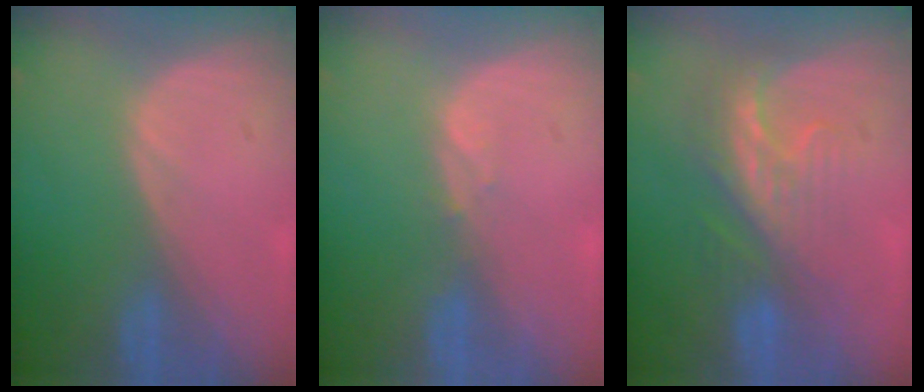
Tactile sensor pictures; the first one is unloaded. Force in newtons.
{"total": 0.7, "press": 0.7, "slide": 0.2}
{"total": 8.7, "press": 7.4, "slide": 4.6}